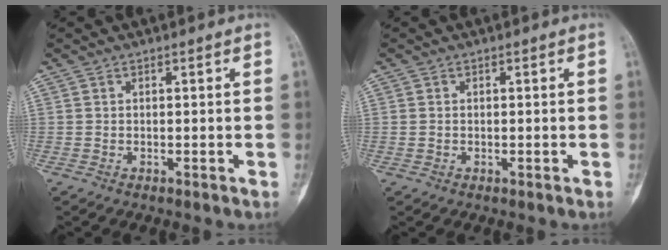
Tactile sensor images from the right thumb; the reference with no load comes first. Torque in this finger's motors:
{"motor_torque": [-0.50, 0.00, -0.09, -0.13, -0.02]}